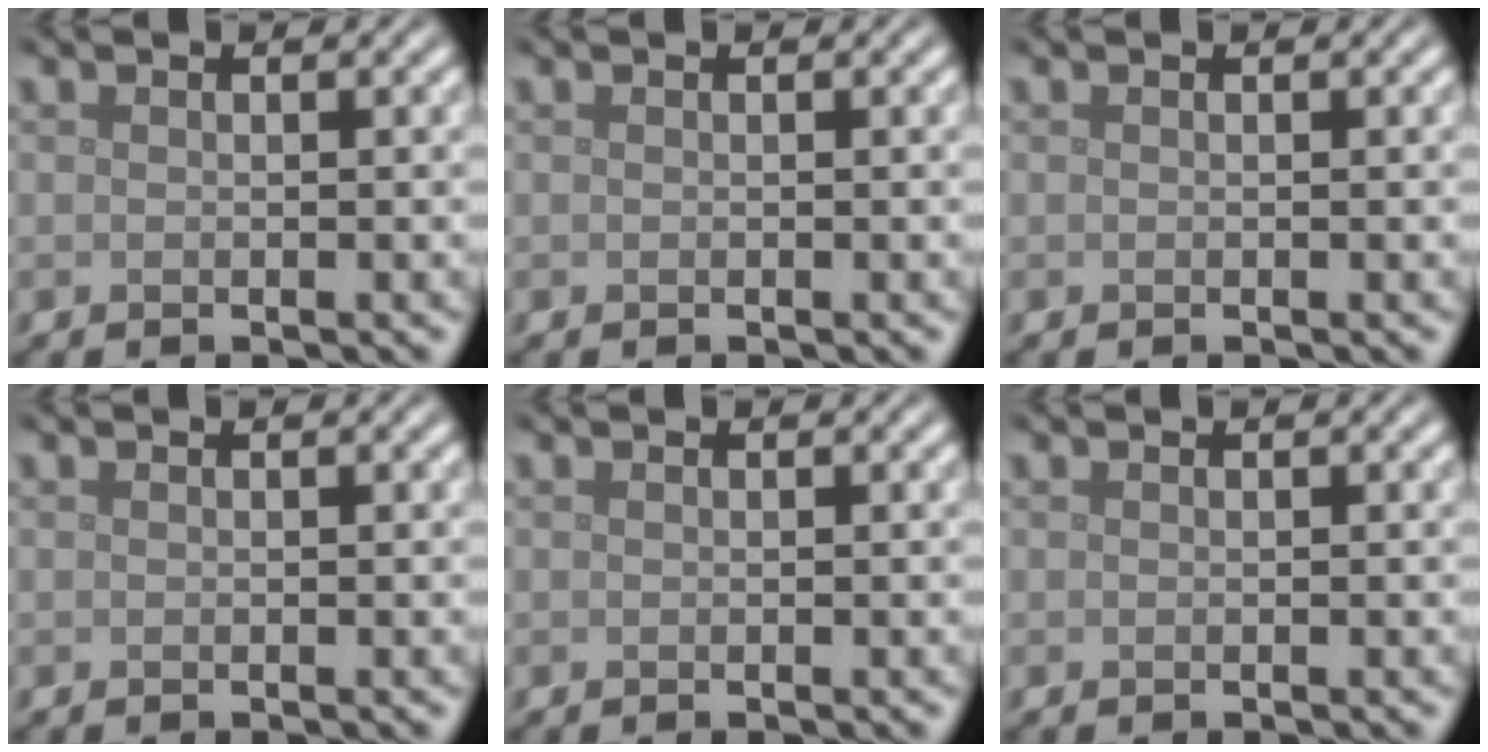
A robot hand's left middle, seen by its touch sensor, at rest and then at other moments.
{"total": 0.0}
{"total": 0.0}
{"total": 0.0}
{"total": 0.0}
{"total": 0.0}